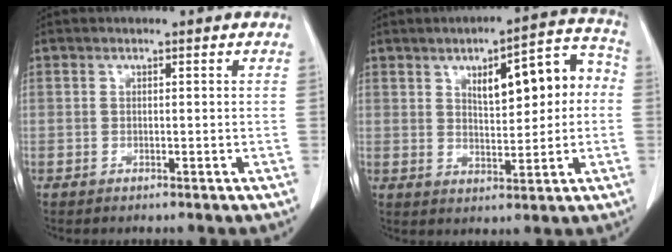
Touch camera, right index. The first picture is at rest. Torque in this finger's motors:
{"motor_torque": [0.33, 0.11, 0.21, 0.07]}